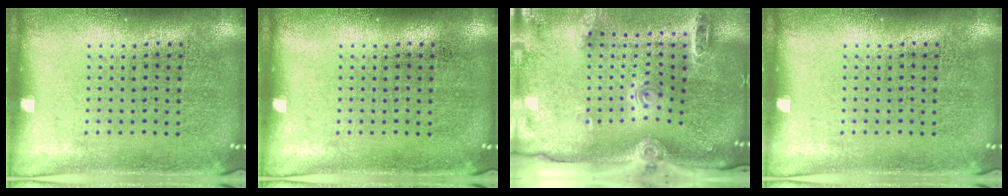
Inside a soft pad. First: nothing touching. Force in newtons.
{"total": 0.0}
{"total": 2.8, "press": 2.1, "slide": 1.9}
{"total": 0.0}